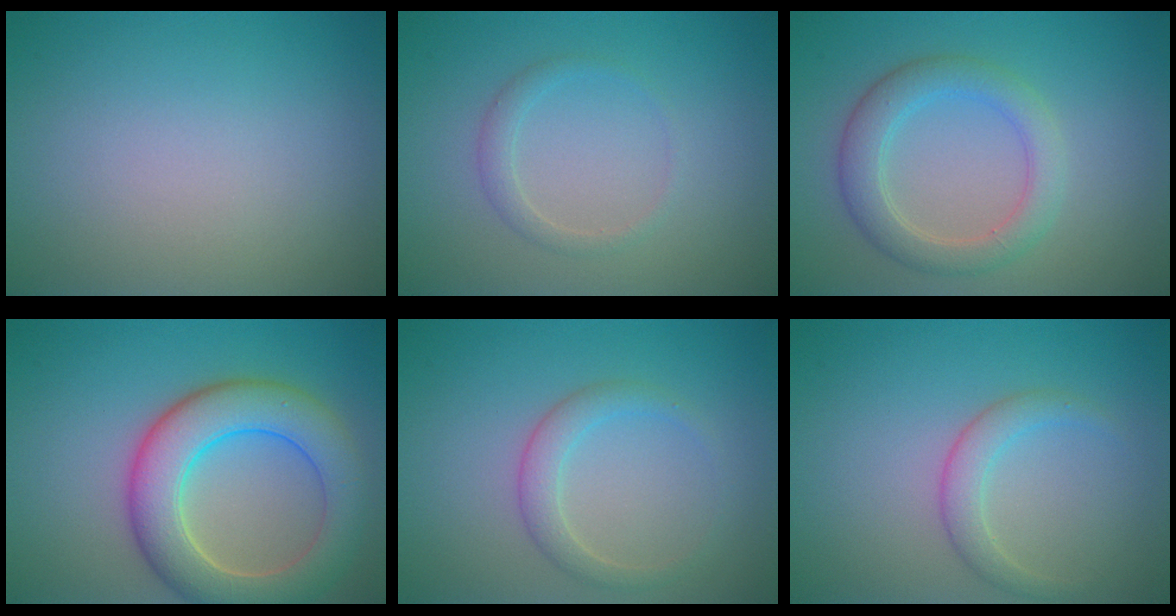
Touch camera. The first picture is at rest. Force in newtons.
{"total": 1.4, "press": 1.4, "slide": 0.1}
{"total": 3.8, "press": 3.8, "slide": 0.2}
{"total": 7.8, "press": 7.8, "slide": 0.3}
{"total": 2.2, "press": 2.2, "slide": 0.1}
{"total": 2.2, "press": 2.1, "slide": 0.1}